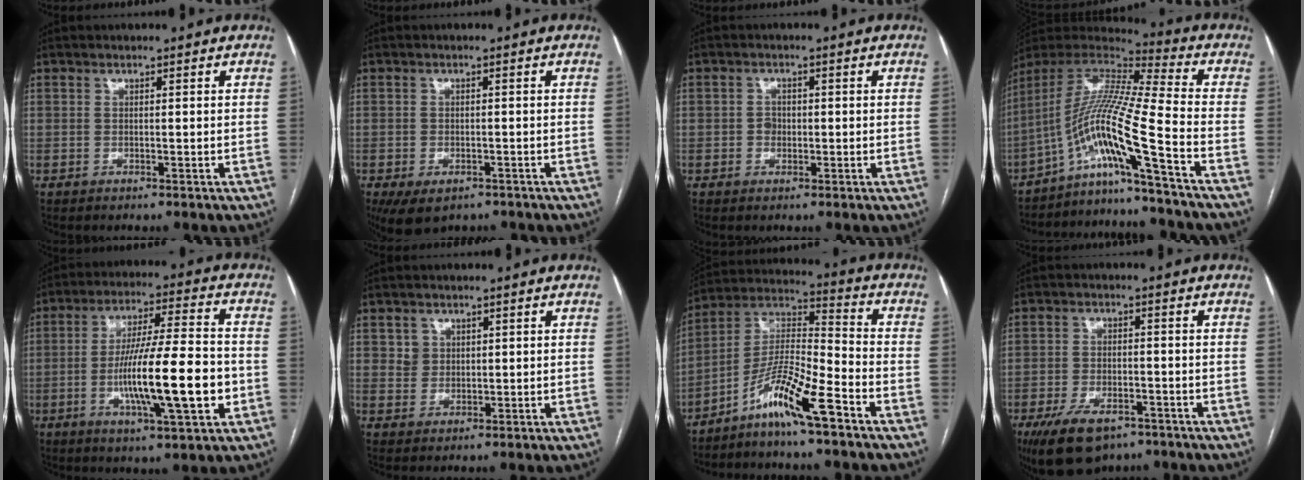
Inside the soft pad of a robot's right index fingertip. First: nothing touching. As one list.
[{"total": 6.8, "force": [-4.5, 3.9, 3.4], "torque": [-0.058, -0.006, -0.064]}, {"total": 1.7, "force": [-0.3, 1.4, 0.8], "torque": [-0.010, 0.006, -0.005]}, {"total": 15.0, "force": [-7.9, -2.6, 12.5], "torque": [-0.252, 0.014, -0.144]}, {"total": 15.8, "force": [-3.5, 1.5, 15.3], "torque": [-0.266, -0.003, -0.057]}, {"total": 2.3, "force": [1.0, 2.1, 0.1], "torque": [0.010, 0.000, 0.014]}, {"total": 11.2, "force": [-7.3, 0.3, 8.5], "torque": [-0.171, 0.004, -0.141]}, {"total": 9.7, "force": [-6.5, 4.6, 5.5], "torque": [-0.099, -0.005, -0.105]}]